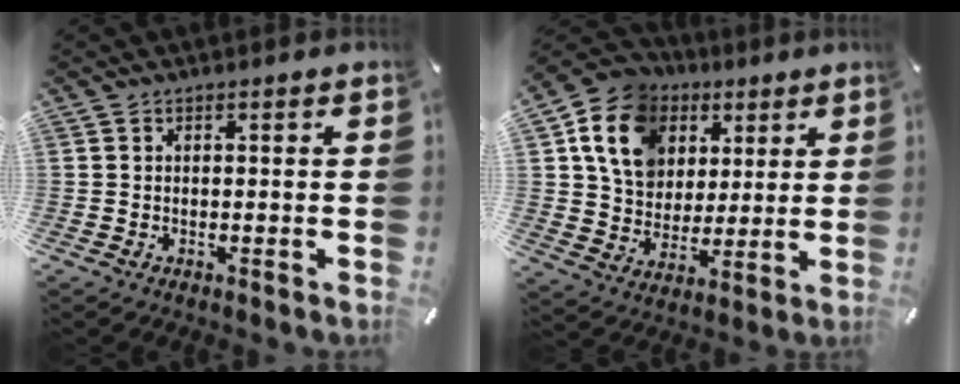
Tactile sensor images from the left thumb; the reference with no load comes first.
{"total": 14.8, "force": [5.5, 12.4, 5.8], "torque": [-0.119, -0.012, 0.109]}